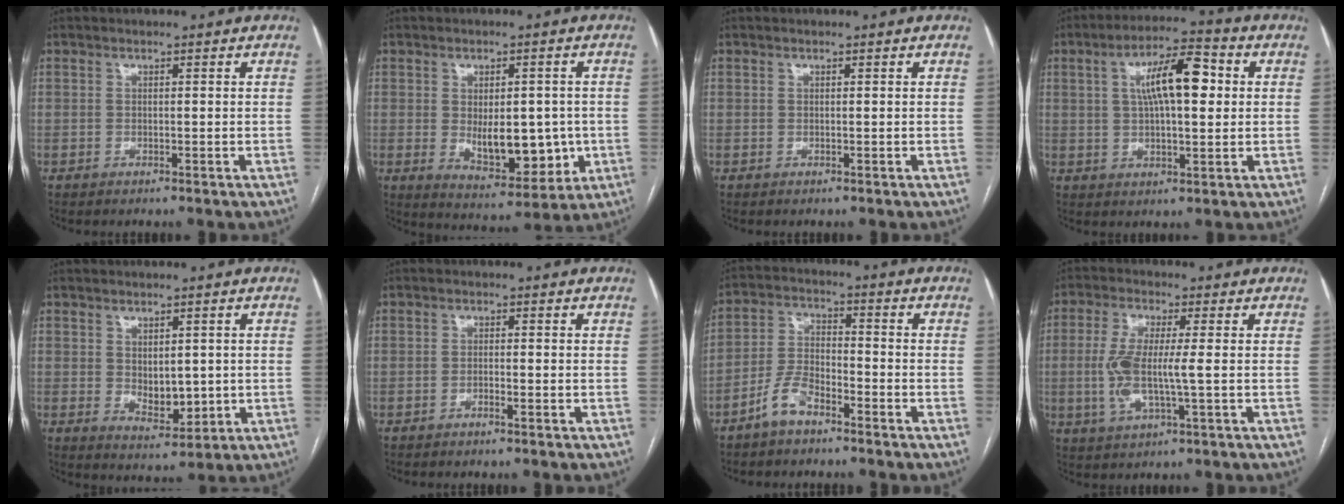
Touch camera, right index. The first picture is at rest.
{"total": 10.0, "force": [-0.9, 4.9, 8.7], "torque": [-0.123, -0.007, 0.003]}
{"total": 0.0}
{"total": 10.7, "force": [2.4, 3.1, 10.0], "torque": [-0.176, 0.027, 0.036]}
{"total": 4.8, "force": [0.2, 2.8, 3.9], "torque": [-0.059, -0.008, 0.018]}
{"total": 0.9, "force": [-0.7, -0.1, 0.6], "torque": [-0.012, 0.002, -0.013]}
{"total": 6.1, "force": [-4.4, 2.4, 3.6], "torque": [-0.082, 0.007, -0.089]}
{"total": 7.6, "force": [-0.5, 1.2, 7.5], "torque": [-0.170, 0.000, -0.012]}